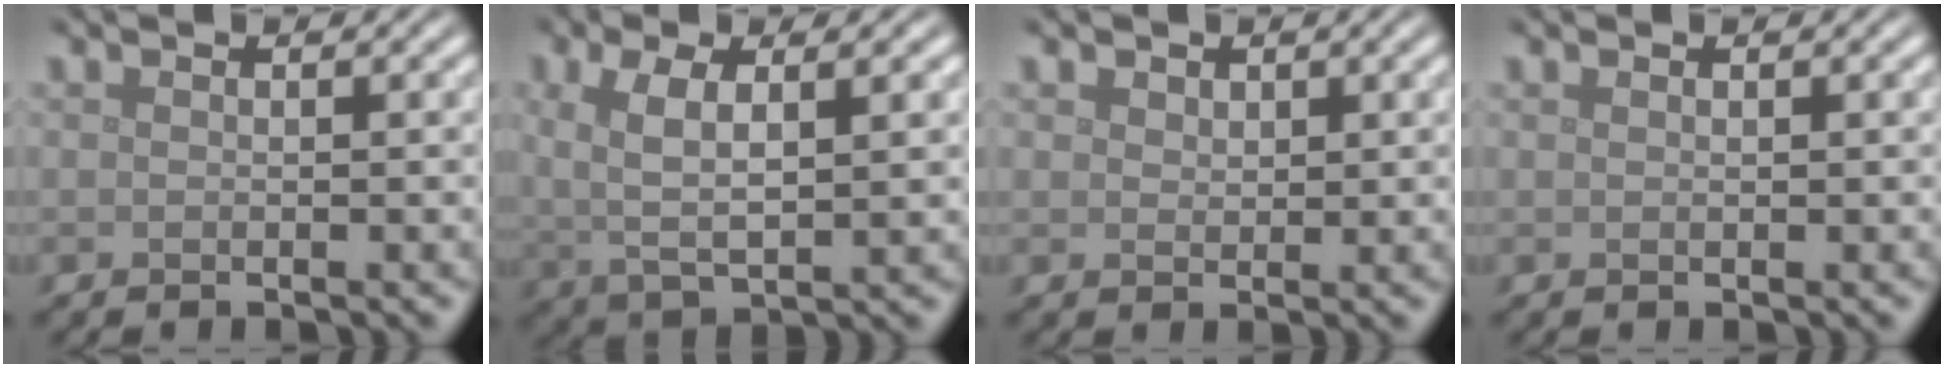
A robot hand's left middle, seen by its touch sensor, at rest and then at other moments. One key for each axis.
{"total": 4.6, "fx": 1.1, "fy": 1.8, "fz": 4.1, "tx": -0.088, "ty": -0.001, "tz": 0.024}
{"total": 1.2, "fx": 0.8, "fy": 0.8, "fz": 0.3, "tx": -0.007, "ty": 0.000, "tz": 0.013}
{"total": 0.0}